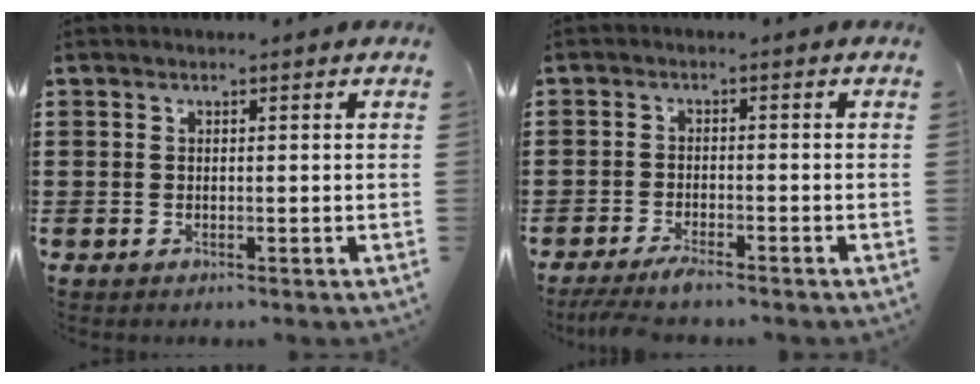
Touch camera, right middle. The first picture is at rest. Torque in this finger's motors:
{"motor_torque": [1.11, 0.48, 0.13, 0.09]}